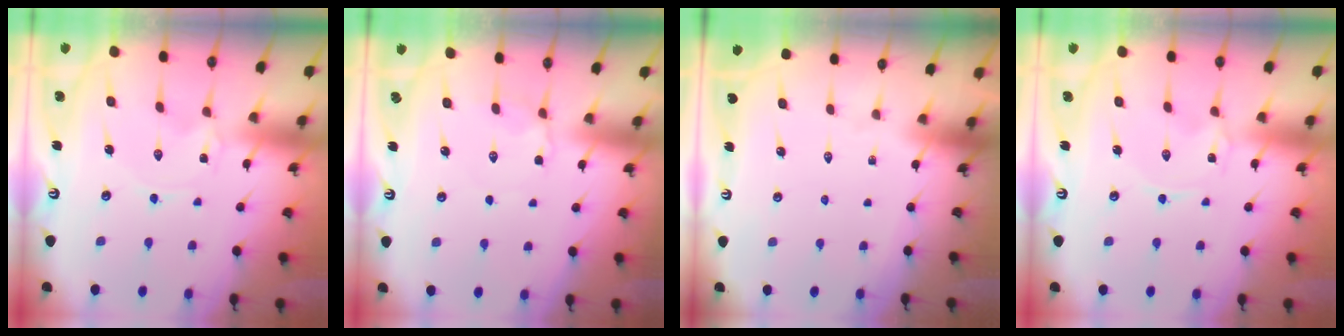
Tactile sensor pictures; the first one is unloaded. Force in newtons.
{"total": 3.1, "press": 3.0, "slide": 0.6}
{"total": 0.0}
{"total": 0.0}